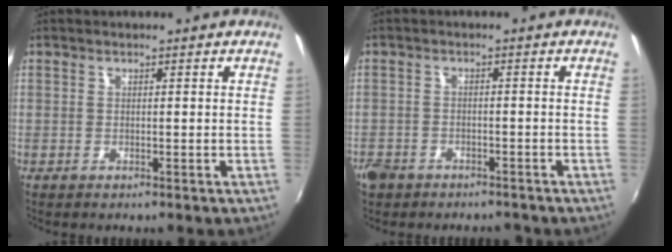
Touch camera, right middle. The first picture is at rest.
{"total": 6.4, "force": [-4.7, 3.9, 1.9], "torque": [-0.065, -0.002, -0.076]}